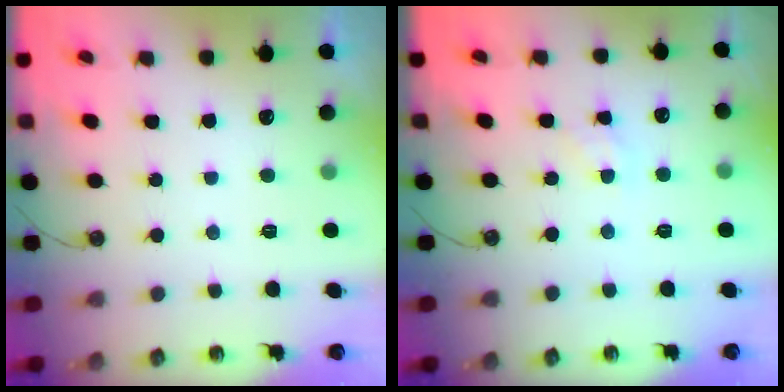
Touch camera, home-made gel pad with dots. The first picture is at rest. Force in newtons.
{"total": 2.5, "press": 2.5, "slide": 0.1}